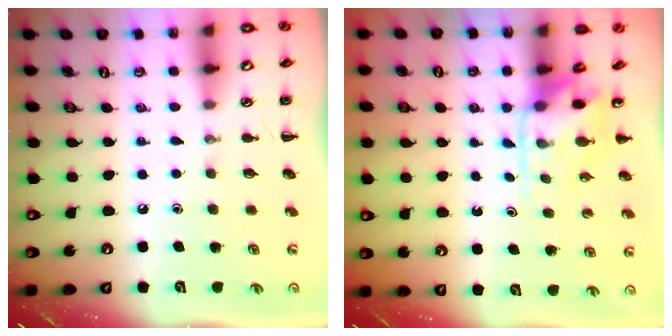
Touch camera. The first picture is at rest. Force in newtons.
{"total": 3.9, "press": 3.8, "slide": 0.9}